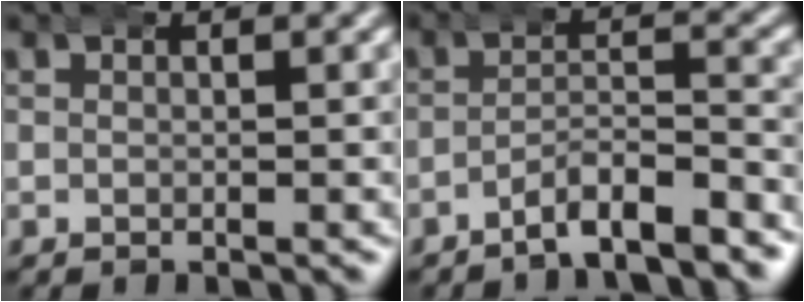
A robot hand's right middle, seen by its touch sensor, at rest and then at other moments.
{"total": 5.7, "force": [-4.9, 1.7, 2.3], "torque": [-0.023, -0.004, -0.084]}